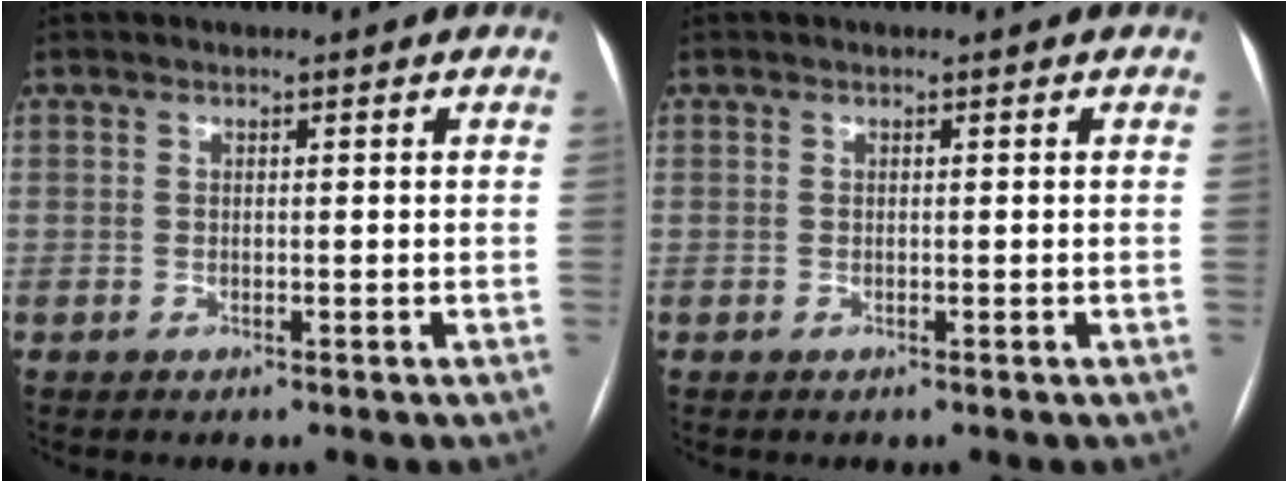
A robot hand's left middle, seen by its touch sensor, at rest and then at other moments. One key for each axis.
{"total": 0.0}